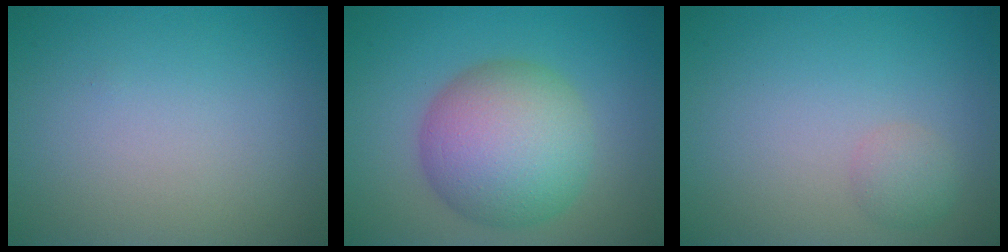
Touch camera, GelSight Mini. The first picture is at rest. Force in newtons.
{"total": 8.9, "press": 8.9, "slide": 0.3}
{"total": 1.5, "press": 1.5, "slide": 0.0}